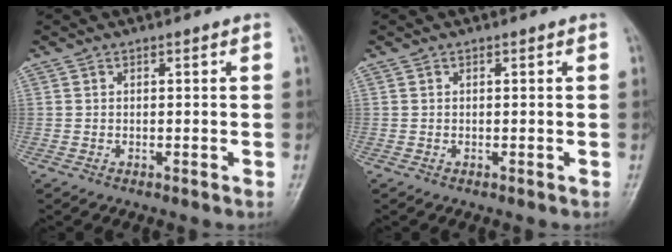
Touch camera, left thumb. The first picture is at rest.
{"total": 0.0}